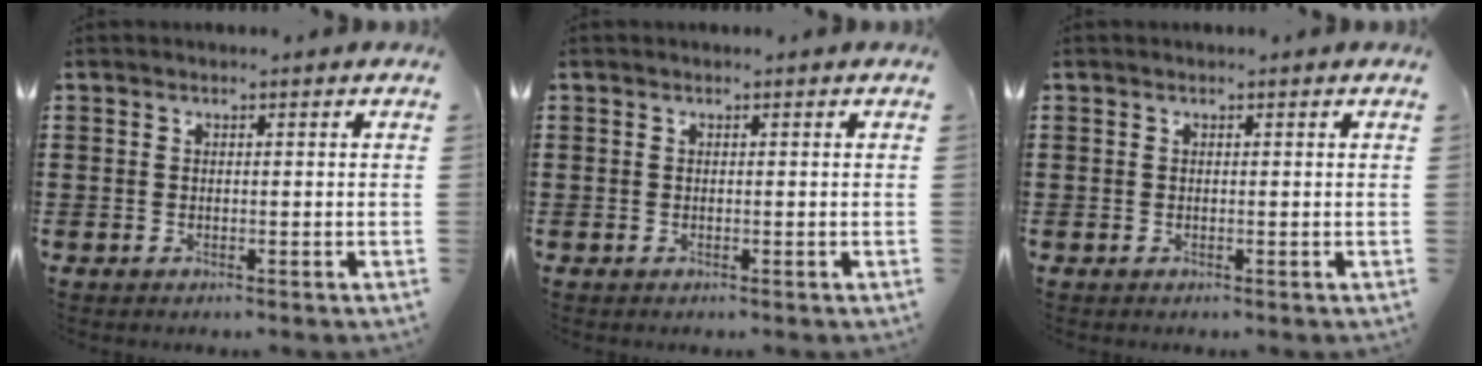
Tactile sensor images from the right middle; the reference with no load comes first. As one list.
[{"total": 0.0}, {"total": 0.0}]